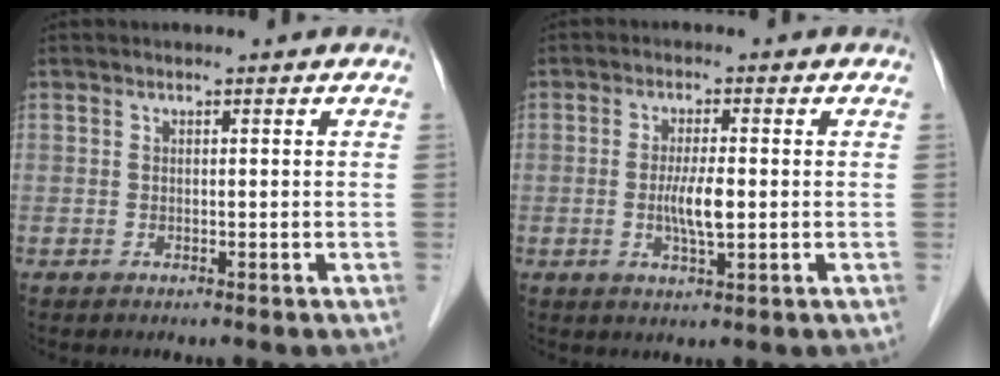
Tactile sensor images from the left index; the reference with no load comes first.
{"total": 4.2, "force": [-0.4, 0.6, 4.1], "torque": [-0.084, -0.007, -0.007]}